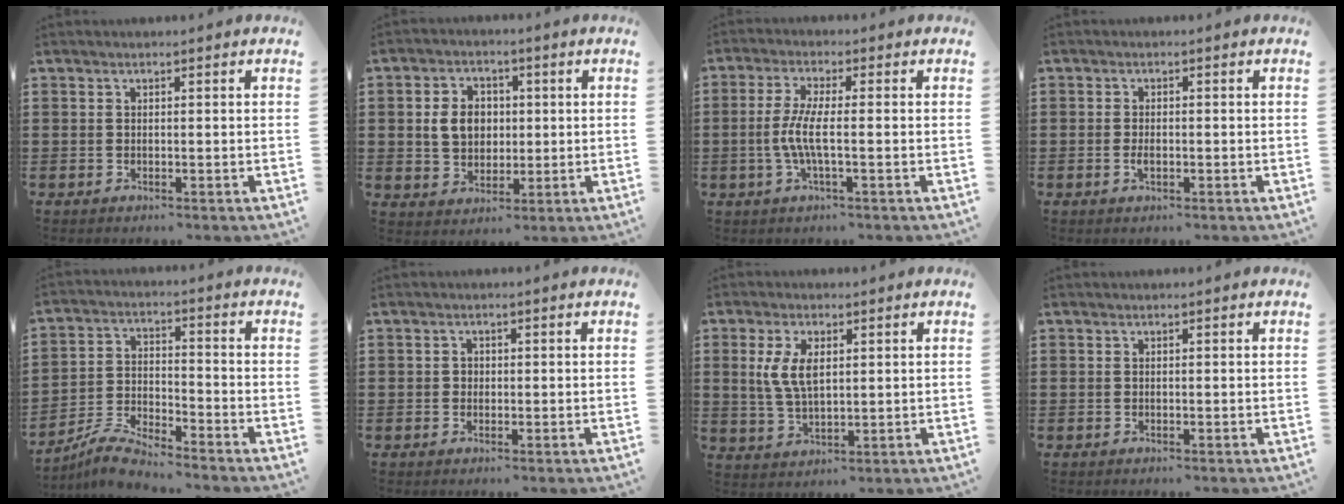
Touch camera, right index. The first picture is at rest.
{"total": 6.3, "force": [0.6, 5.1, 3.7], "torque": [-0.086, 0.011, 0.004]}
{"total": 5.5, "force": [-1.1, 1.0, 5.3], "torque": [-0.121, -0.009, -0.030]}
{"total": 1.7, "force": [-0.4, 0.7, 1.5], "torque": [-0.036, -0.005, -0.009]}
{"total": 5.3, "force": [-5.1, 0.4, 1.3], "torque": [-0.046, 0.001, -0.106]}
{"total": 0.8, "force": [0.0, 0.8, 0.2], "torque": [-0.008, 0.003, -0.001]}
{"total": 6.0, "force": [1.4, 2.9, 5.1], "torque": [-0.114, 0.007, 0.022]}
{"total": 0.0}